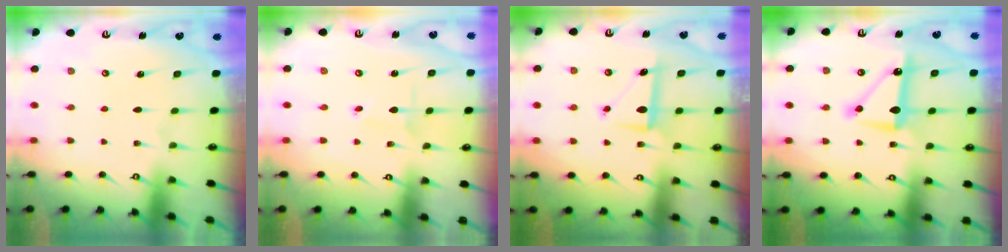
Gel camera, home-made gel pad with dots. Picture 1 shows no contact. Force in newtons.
{"total": 1.5, "press": 1.5, "slide": 0.2}
{"total": 7.3, "press": 7.3, "slide": 0.8}
{"total": 11.3, "press": 11.3, "slide": 0.6}